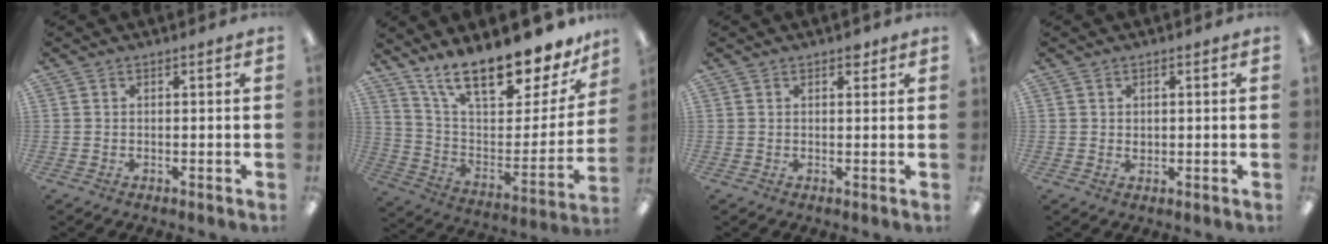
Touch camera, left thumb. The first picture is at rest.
{"total": 20.0, "force": [15.7, 6.2, 10.9], "torque": [-0.177, -0.113, 0.271]}
{"total": 2.0, "force": [1.4, 1.1, 1.0], "torque": [-0.005, -0.003, 0.020]}
{"total": 1.0, "force": [0.5, 0.9, 0.2], "torque": [-0.006, 0.002, 0.009]}